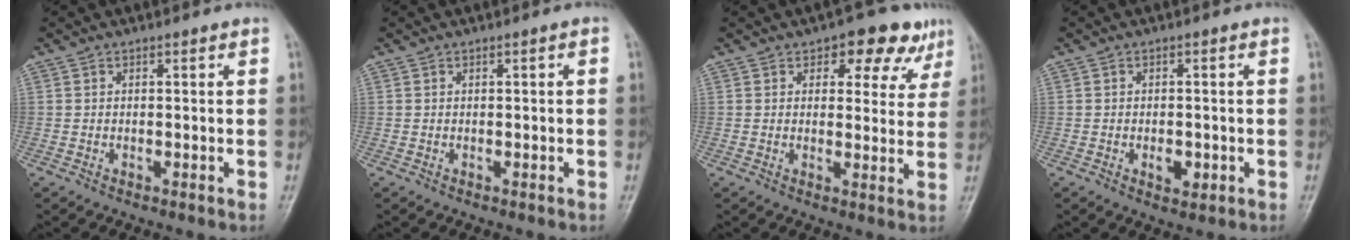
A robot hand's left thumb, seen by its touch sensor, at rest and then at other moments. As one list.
[{"total": 0.8, "force": [-0.1, 0.2, 0.8], "torque": [-0.011, 0.004, 0.000]}, {"total": 9.1, "force": [5.1, 5.2, 5.4], "torque": [-0.014, -0.015, 0.058]}, {"total": 3.2, "force": [-1.1, 1.9, 2.2], "torque": [-0.026, 0.003, -0.014]}]